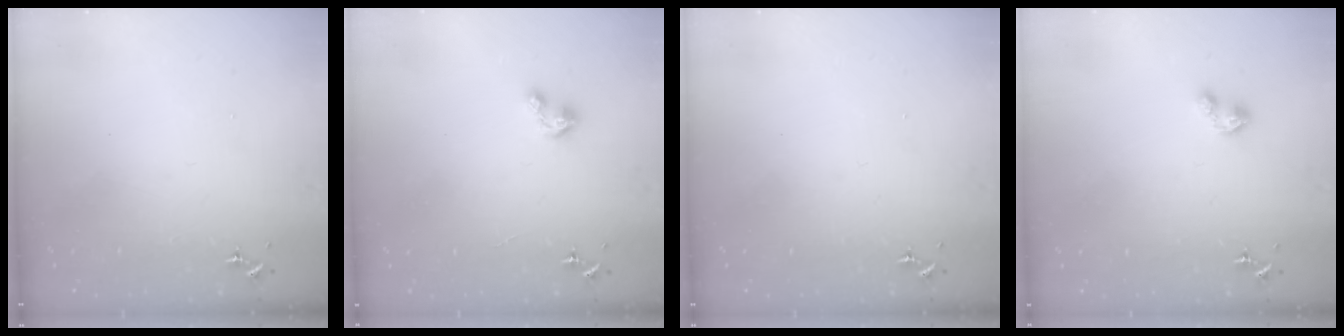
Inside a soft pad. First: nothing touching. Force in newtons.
{"total": 5.3, "press": 5.3, "slide": 0.3}
{"total": 0.0}
{"total": 3.0, "press": 3.0, "slide": 0.3}